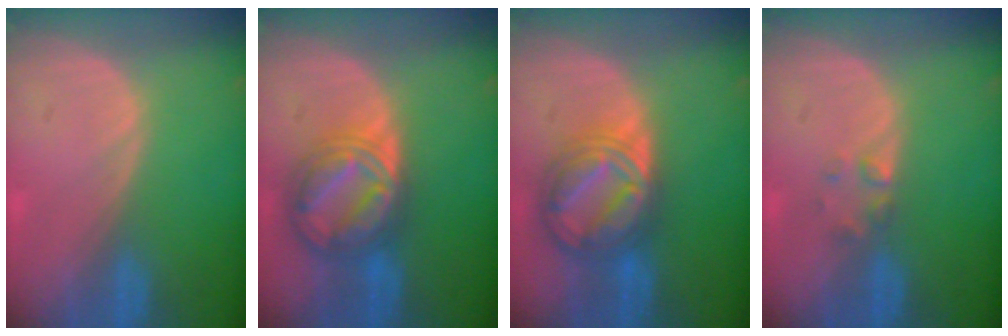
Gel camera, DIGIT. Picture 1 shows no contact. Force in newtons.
{"total": 8.8, "press": 8.7, "slide": 0.8}
{"total": 9.0, "press": 9.0, "slide": 0.6}
{"total": 1.7, "press": 1.7, "slide": 0.2}